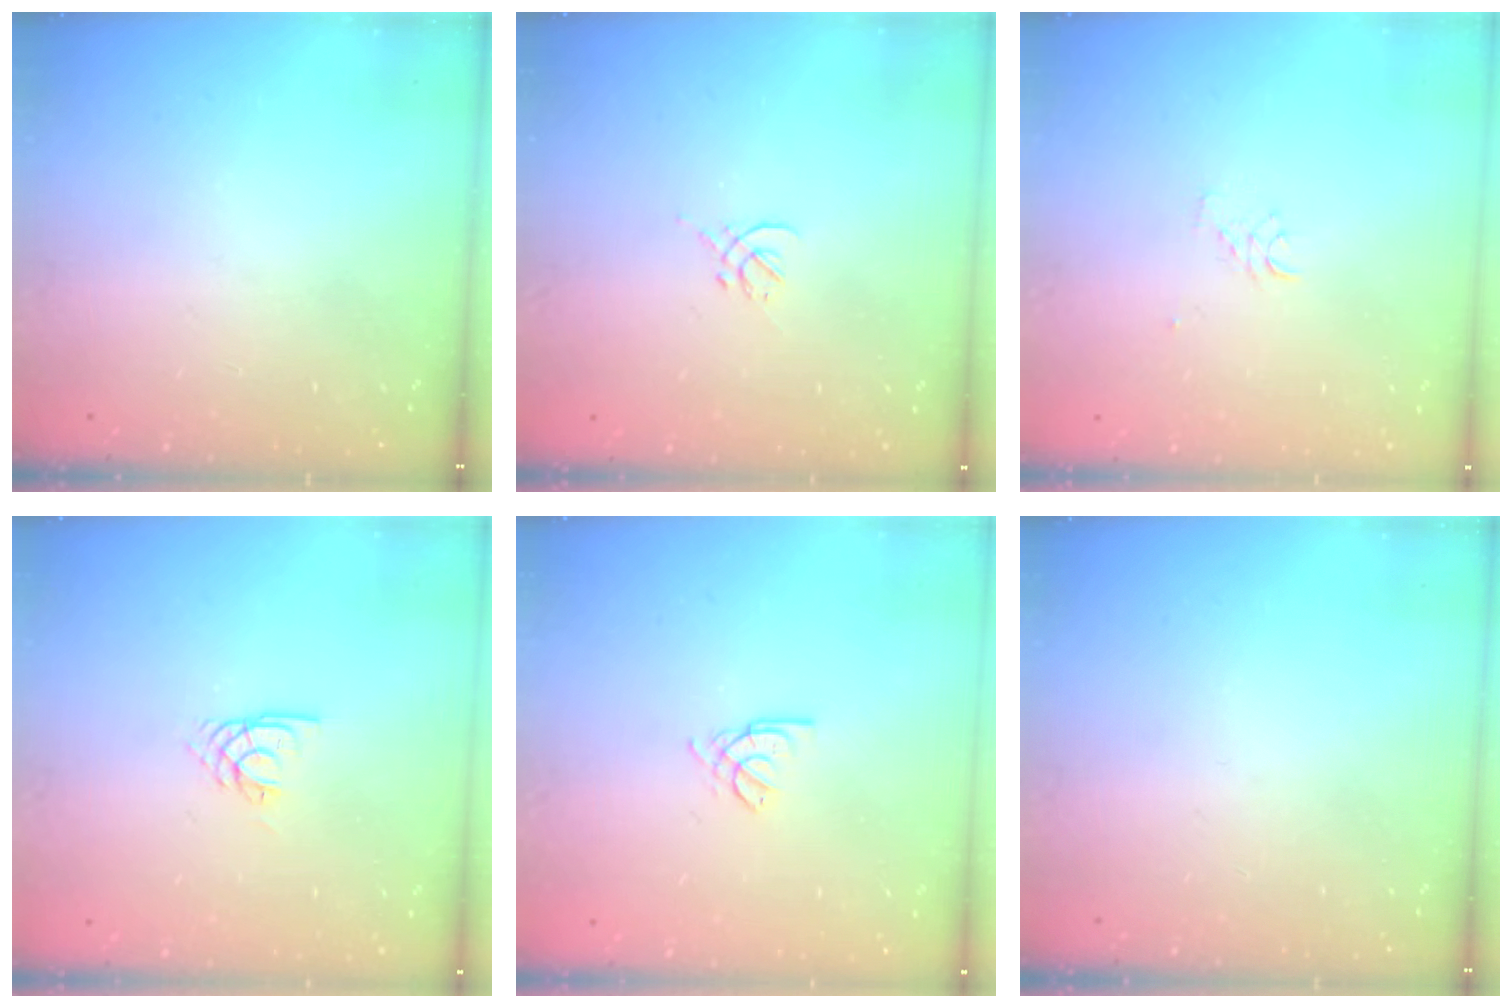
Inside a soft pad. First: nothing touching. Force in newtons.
{"total": 0.0}
{"total": 2.6, "press": 2.6, "slide": 0.1}
{"total": 2.1, "press": 2.1, "slide": 0.2}
{"total": 2.3, "press": 2.3, "slide": 0.5}
{"total": 0.0}